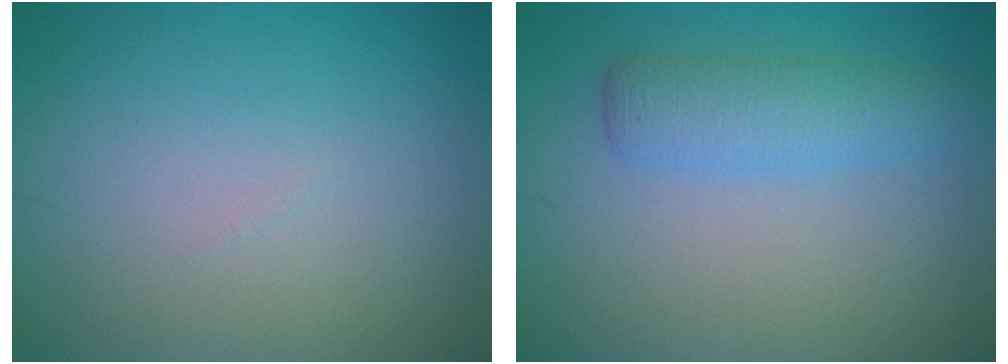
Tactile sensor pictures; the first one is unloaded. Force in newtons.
{"total": 3.4, "press": 3.4, "slide": 0.1}